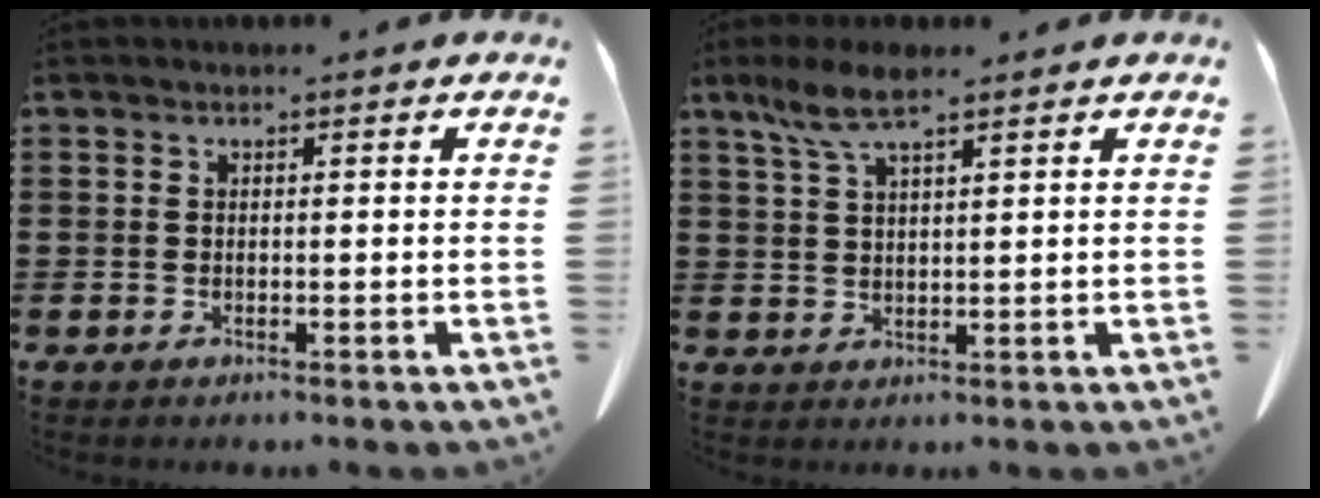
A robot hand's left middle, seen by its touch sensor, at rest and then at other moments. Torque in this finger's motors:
{"motor_torque": [1.39, -0.44, 0.20, 0.09]}